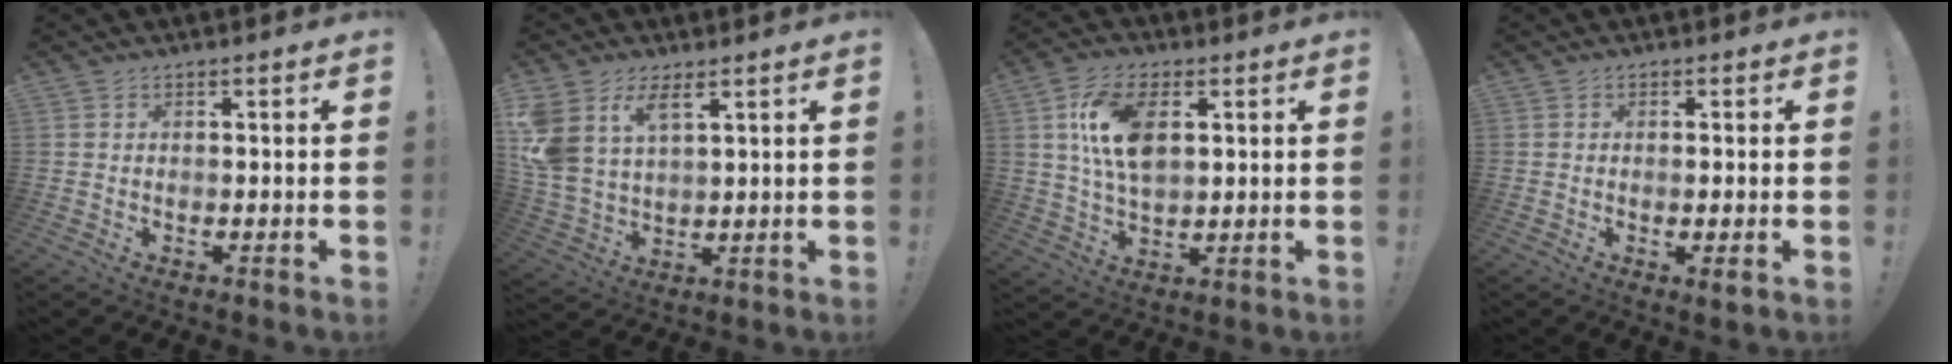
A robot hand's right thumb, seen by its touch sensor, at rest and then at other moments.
{"total": 10.0, "force": [5.8, 5.7, 5.9], "torque": [-0.145, -0.024, 0.112]}
{"total": 13.0, "force": [3.6, 7.2, 10.3], "torque": [-0.200, -0.005, 0.063]}
{"total": 2.4, "force": [0.0, -0.1, 2.4], "torque": [-0.035, -0.006, 0.000]}